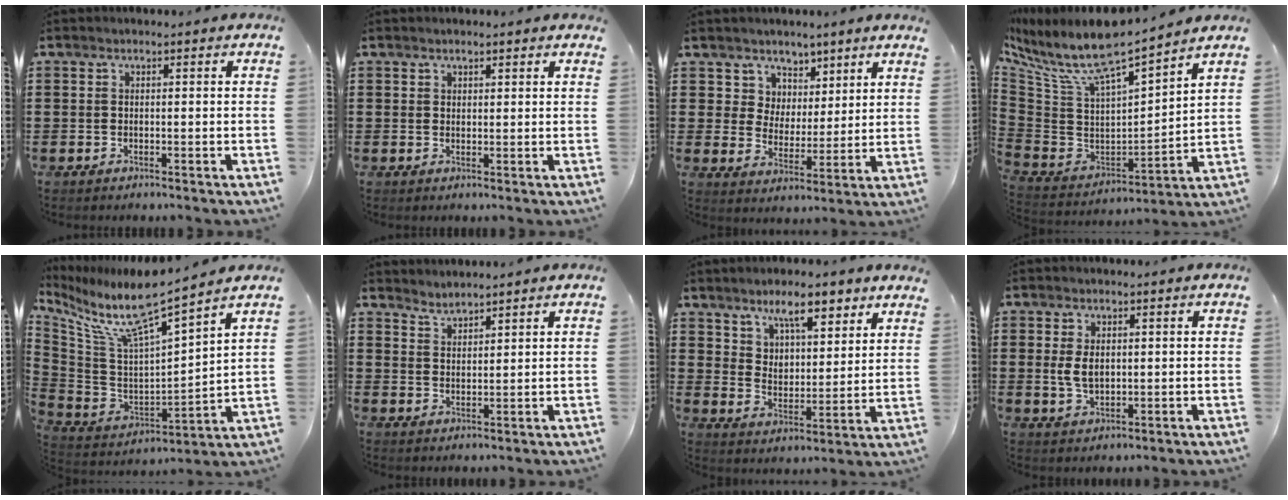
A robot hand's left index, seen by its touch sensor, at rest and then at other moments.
{"total": 1.6, "force": [1.4, 0.7, 0.1], "torque": [0.003, 0.000, 0.027]}
{"total": 5.8, "force": [4.5, 3.5, -0.6], "torque": [-0.027, -0.020, 0.085]}
{"total": 9.5, "force": [7.5, 1.6, 5.7], "torque": [-0.141, -0.057, 0.125]}
{"total": 10.3, "force": [8.3, 0.6, 6.1], "torque": [-0.159, -0.071, 0.135]}
{"total": 2.6, "force": [2.5, 0.0, -0.5], "torque": [0.002, -0.007, 0.049]}
{"total": 8.0, "force": [6.8, 2.2, 3.5], "torque": [-0.070, -0.022, 0.122]}
{"total": 3.8, "force": [0.5, 2.2, 3.0], "torque": [-0.069, 0.006, 0.005]}